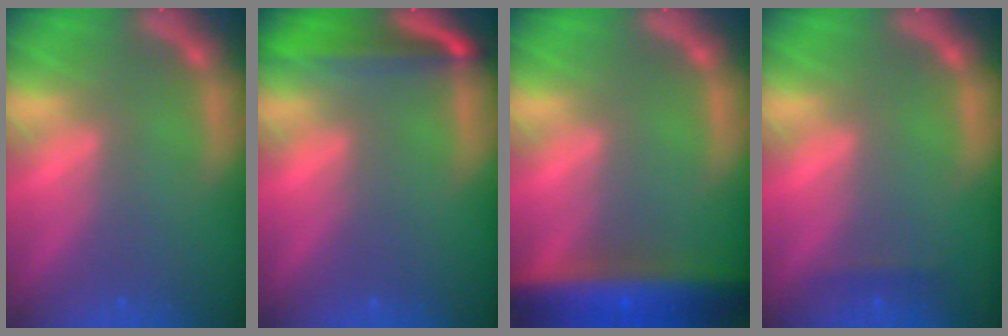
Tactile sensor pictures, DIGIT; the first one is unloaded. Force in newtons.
{"total": 5.0}
{"total": 10.0}
{"total": 0.9}